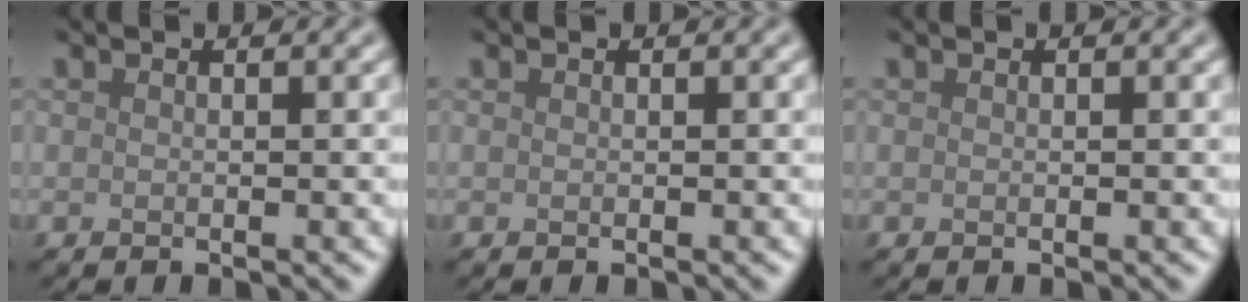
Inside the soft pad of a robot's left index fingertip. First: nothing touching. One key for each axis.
{"total": 0.0}
{"total": 0.0}